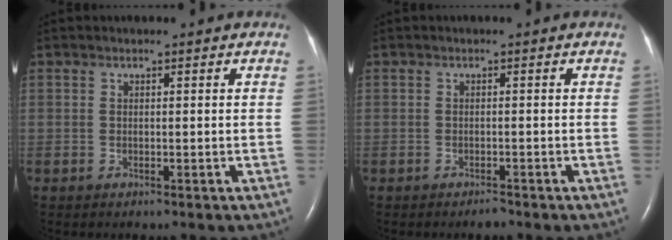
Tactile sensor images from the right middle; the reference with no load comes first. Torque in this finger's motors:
{"motor_torque": [0.12, -0.10, 0.00, -0.01]}